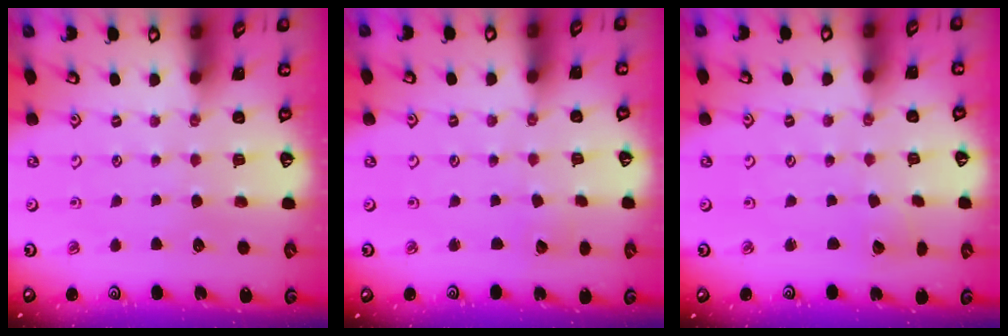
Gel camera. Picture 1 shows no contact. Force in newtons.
{"total": 1.8, "press": 1.8, "slide": 0.1}
{"total": 2.1, "press": 2.1, "slide": 0.1}